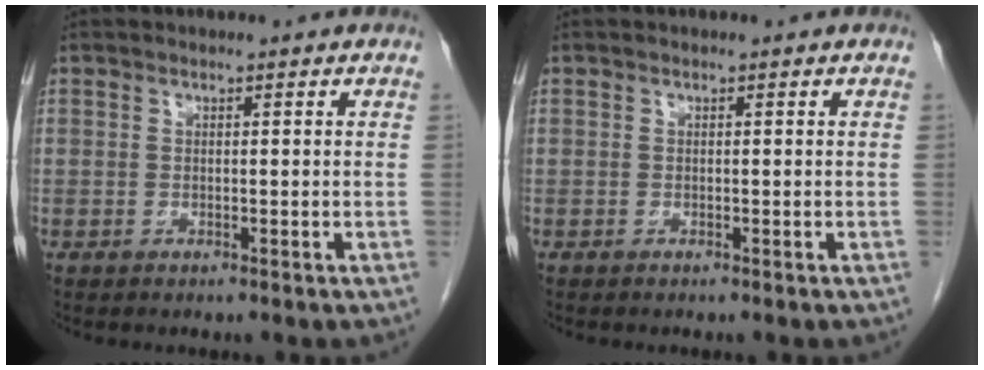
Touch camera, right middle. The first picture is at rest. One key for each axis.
{"total": 0.0}